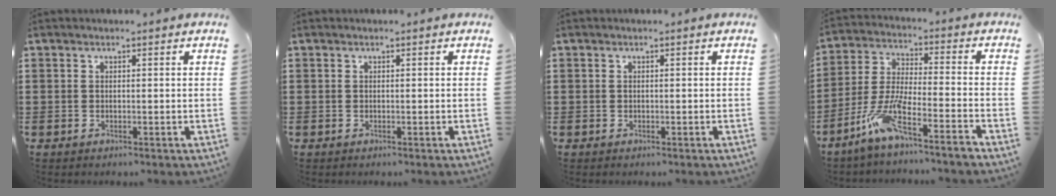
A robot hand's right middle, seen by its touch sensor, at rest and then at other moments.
{"total": 0.0}
{"total": 0.0}
{"total": 8.2, "force": [-6.3, 0.1, 5.2], "torque": [-0.126, -0.016, -0.130]}